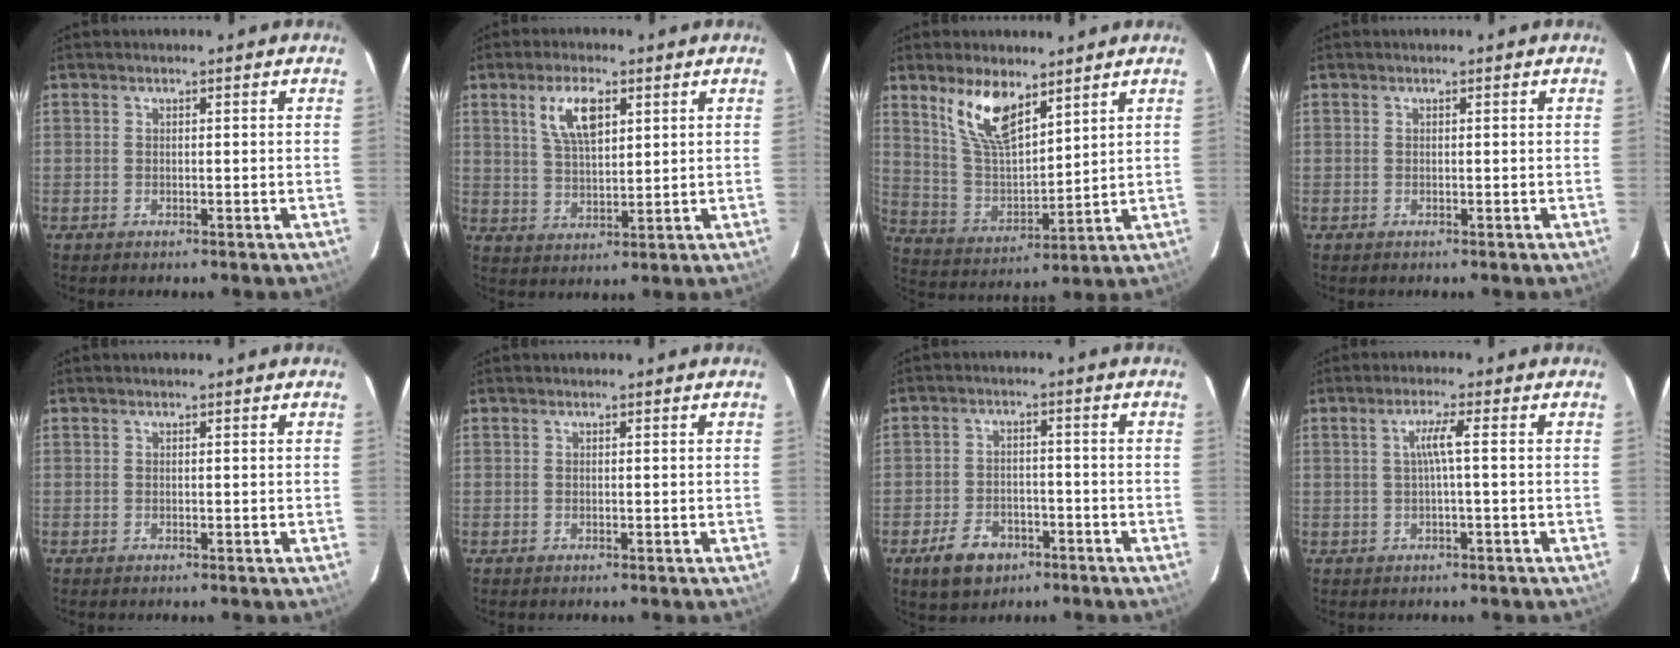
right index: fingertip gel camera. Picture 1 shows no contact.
{"total": 7.7, "force": [3.5, 3.2, 6.0], "torque": [-0.113, 0.008, 0.070]}
{"total": 11.6, "force": [7.4, 4.6, 7.7], "torque": [-0.148, 0.004, 0.155]}
{"total": 0.0}
{"total": 0.0}
{"total": 0.0}
{"total": 8.1, "force": [-4.8, 5.4, 3.7], "torque": [-0.096, 0.012, -0.067]}
{"total": 3.0, "force": [-0.1, -0.5, 3.0], "torque": [-0.059, 0.001, -0.001]}